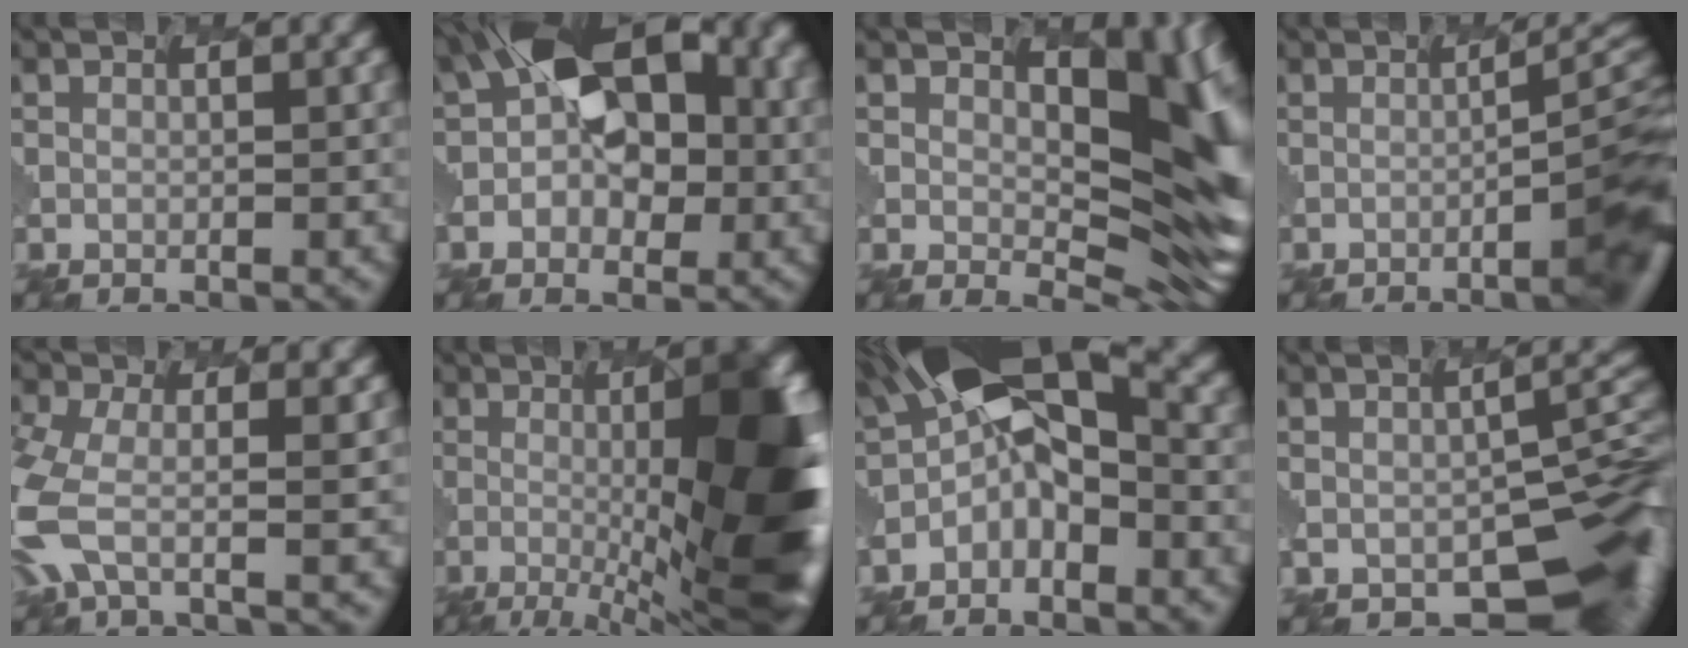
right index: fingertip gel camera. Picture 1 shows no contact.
{"total": 13.0, "force": [2.4, 9.0, 9.1], "torque": [-0.142, 0.026, 0.025]}
{"total": 8.3, "force": [3.5, 4.8, 5.8], "torque": [-0.079, -0.016, 0.049]}
{"total": 7.8, "force": [-2.4, 1.8, 7.2], "torque": [-0.045, 0.021, -0.047]}
{"total": 4.0, "force": [-1.0, 1.5, 3.6], "torque": [-0.124, -0.005, -0.046]}
{"total": 12.7, "force": [-0.6, 2.8, 12.4], "torque": [-0.148, 0.019, -0.023]}
{"total": 9.5, "force": [-0.4, 5.3, 7.8], "torque": [-0.140, 0.039, -0.029]}
{"total": 10.1, "force": [-4.1, 5.8, 7.2], "torque": [-0.091, -0.017, -0.055]}